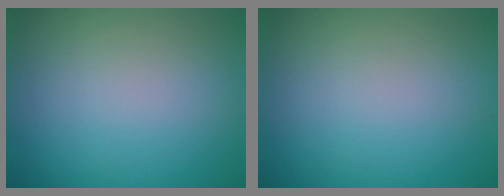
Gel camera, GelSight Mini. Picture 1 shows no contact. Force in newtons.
{"total": 0.0}